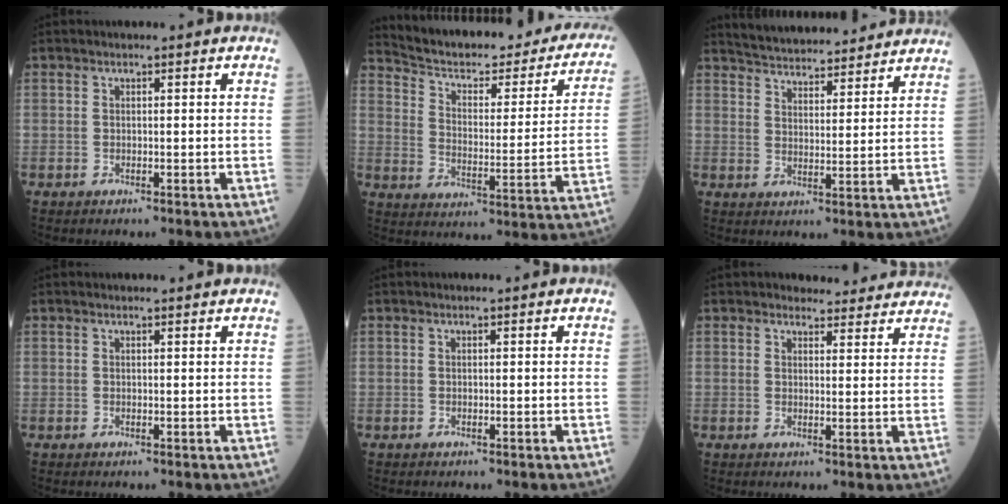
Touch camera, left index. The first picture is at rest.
{"total": 27.2, "force": [24.2, 6.7, 10.4], "torque": [-0.146, -0.055, 0.300]}
{"total": 15.1, "force": [14.3, 2.4, 4.3], "torque": [-0.061, 0.021, 0.202]}
{"total": 1.6, "force": [1.6, 0.2, 0.3], "torque": [-0.009, 0.009, 0.018]}
{"total": 0.0}
{"total": 8.6, "force": [8.2, 2.5, 0.7], "torque": [0.024, -0.001, 0.071]}